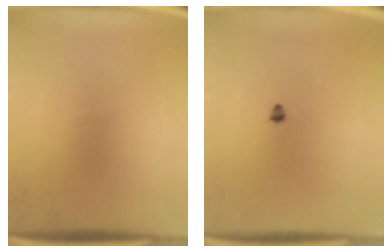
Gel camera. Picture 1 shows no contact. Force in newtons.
{"total": 1.1}